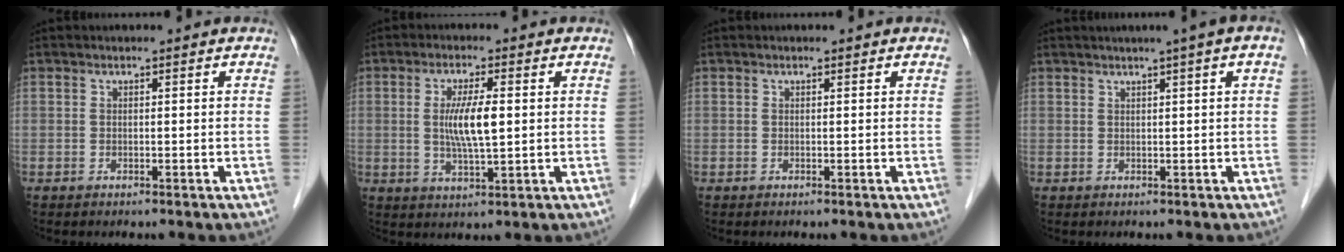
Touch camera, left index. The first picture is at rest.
{"total": 6.4, "force": [0.5, 0.8, 6.3], "torque": [-0.121, -0.005, 0.008]}
{"total": 0.0}
{"total": 3.4, "force": [1.7, -0.5, 3.0], "torque": [-0.041, 0.012, 0.025]}